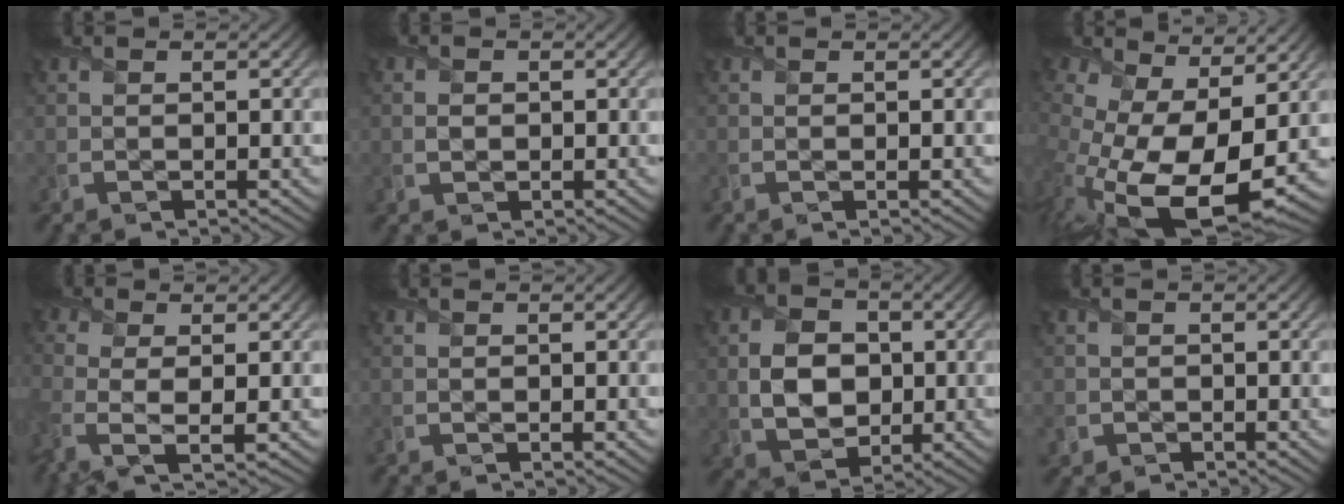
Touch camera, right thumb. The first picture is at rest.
{"total": 1.3, "force": [0.0, 1.0, 0.9], "torque": [-0.021, -0.002, -0.001]}
{"total": 0.0}
{"total": 17.5, "force": [-0.6, 9.7, 14.6], "torque": [-0.290, -0.062, 0.026]}
{"total": 5.5, "force": [-0.6, 2.3, 5.0], "torque": [-0.124, -0.015, -0.010]}
{"total": 0.0}
{"total": 6.9, "force": [0.0, 5.3, 4.4], "torque": [-0.092, -0.001, -0.005]}
{"total": 1.6, "force": [-0.7, 1.4, 0.3], "torque": [-0.004, -0.007, -0.018]}